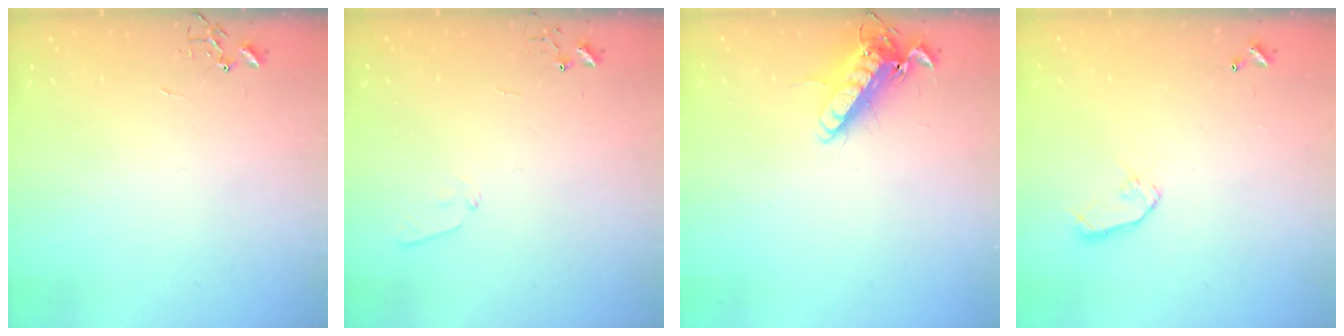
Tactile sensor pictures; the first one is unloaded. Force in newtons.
{"total": 5.6, "press": 5.6, "slide": 0.6}
{"total": 12.8, "press": 12.7, "slide": 1.9}
{"total": 7.3, "press": 7.3, "slide": 0.4}